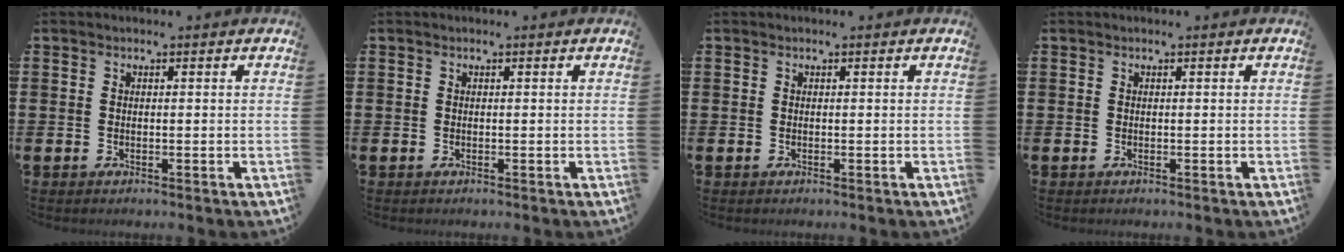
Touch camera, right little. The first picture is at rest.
{"total": 0.0}
{"total": 0.0}
{"total": 0.0}